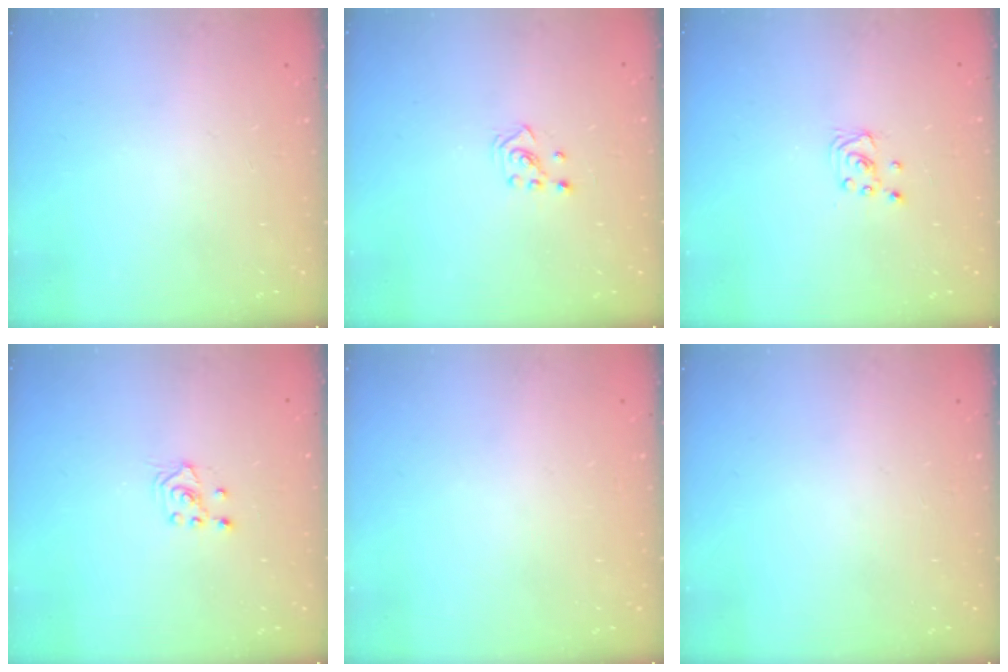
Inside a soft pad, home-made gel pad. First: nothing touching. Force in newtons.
{"total": 2.3, "press": 2.2, "slide": 0.8}
{"total": 2.3, "press": 2.3, "slide": 0.2}
{"total": 2.6, "press": 2.4, "slide": 0.8}
{"total": 0.0}
{"total": 0.0}